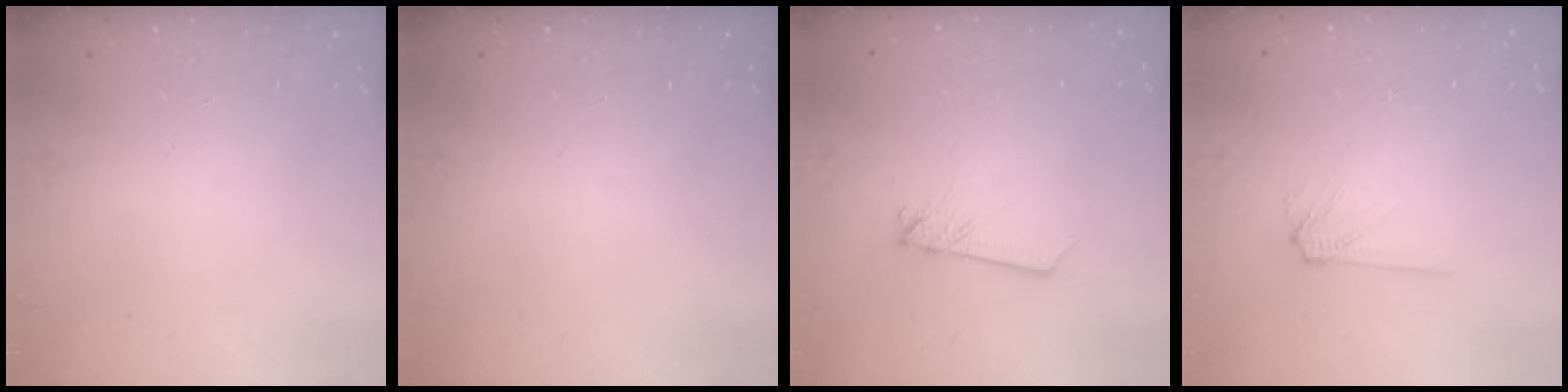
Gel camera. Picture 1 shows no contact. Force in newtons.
{"total": 0.0}
{"total": 2.5, "press": 2.5, "slide": 0.1}
{"total": 4.2, "press": 4.2, "slide": 0.5}